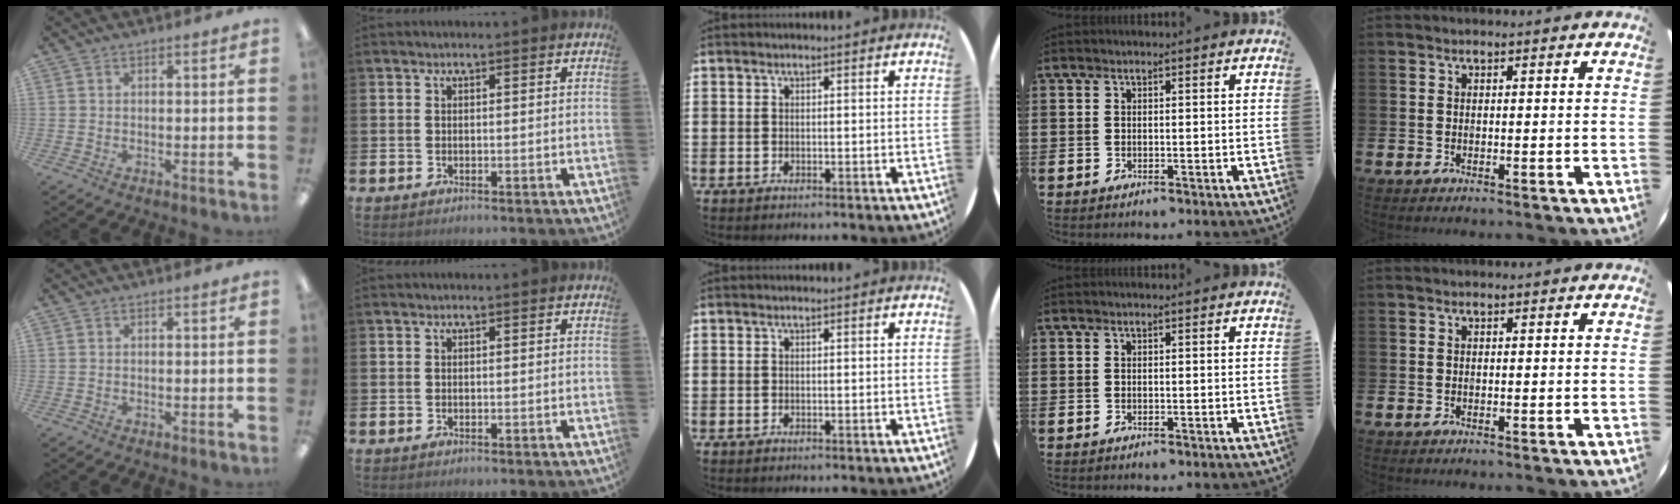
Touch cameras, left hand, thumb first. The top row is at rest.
{}